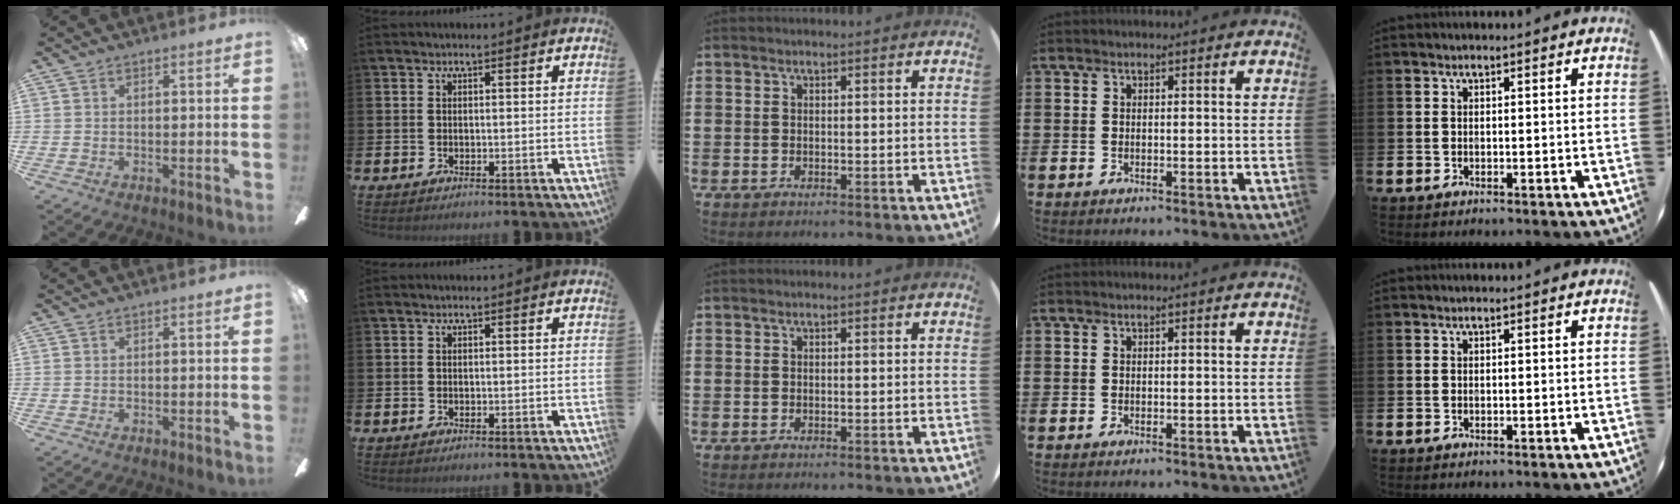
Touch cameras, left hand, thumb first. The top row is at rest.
{}